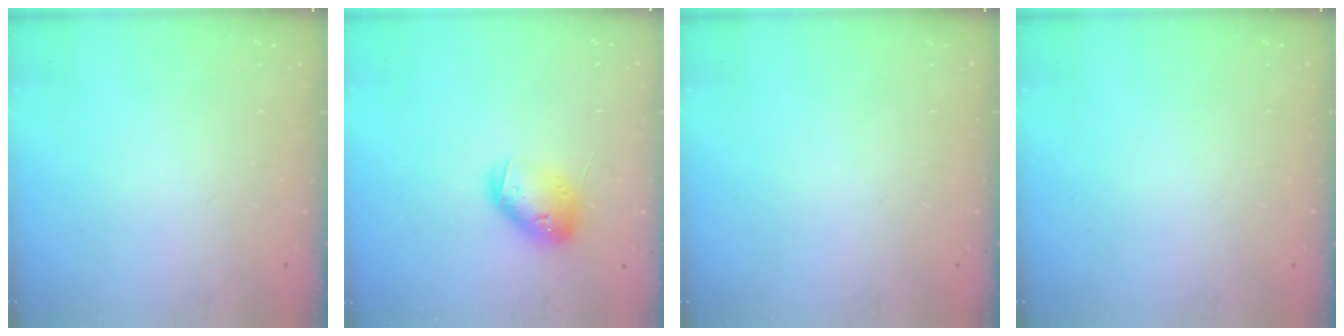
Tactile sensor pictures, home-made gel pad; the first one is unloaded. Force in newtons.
{"total": 11.3, "press": 11.2, "slide": 1.6}
{"total": 0.0}
{"total": 0.0}